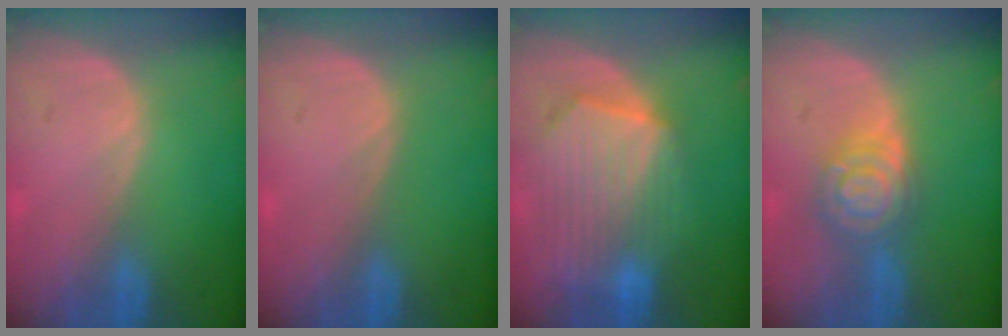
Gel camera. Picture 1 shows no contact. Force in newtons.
{"total": 0.0}
{"total": 10.4, "press": 9.0, "slide": 5.2}
{"total": 6.5, "press": 6.5, "slide": 0.5}